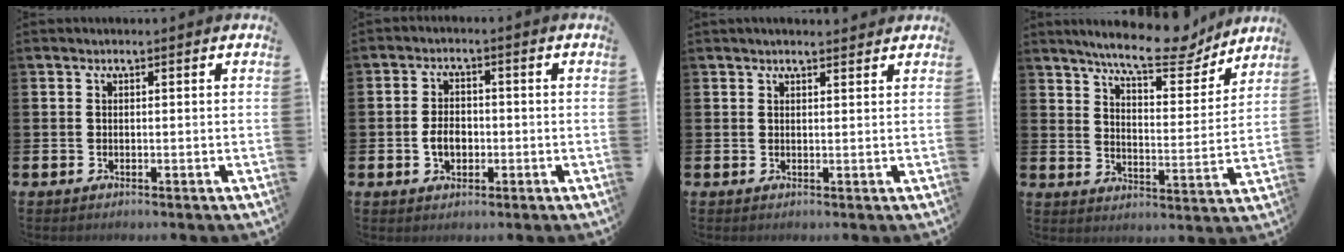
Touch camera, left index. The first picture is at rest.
{"total": 3.6, "force": [-0.8, 2.5, 2.5], "torque": [-0.031, 0.000, -0.021]}
{"total": 1.5, "force": [1.5, 0.1, 0.3], "torque": [0.003, -0.004, 0.025]}
{"total": 10.2, "force": [9.2, 2.0, 4.1], "torque": [-0.082, -0.055, 0.157]}